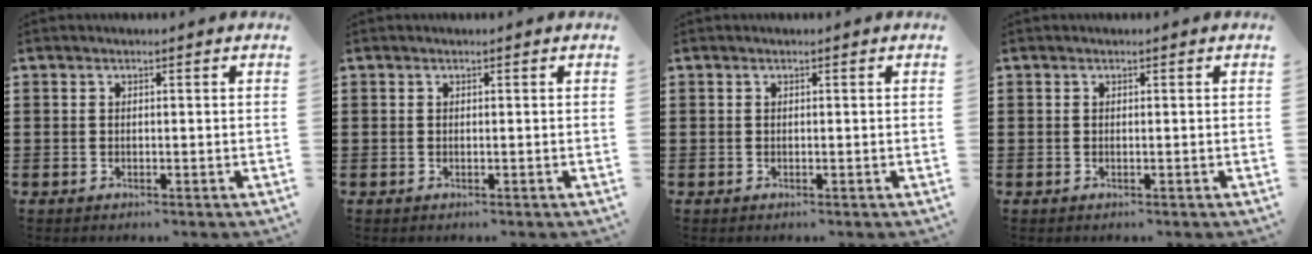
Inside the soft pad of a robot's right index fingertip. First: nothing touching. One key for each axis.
{"total": 0.0}
{"total": 0.0}
{"total": 0.0}